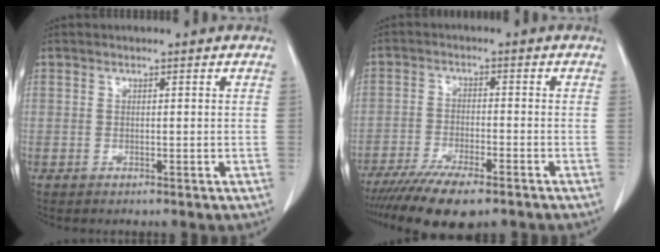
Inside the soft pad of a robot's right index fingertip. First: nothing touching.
{"total": 11.3, "force": [-8.6, 2.4, 6.9], "torque": [-0.110, -0.021, -0.139]}